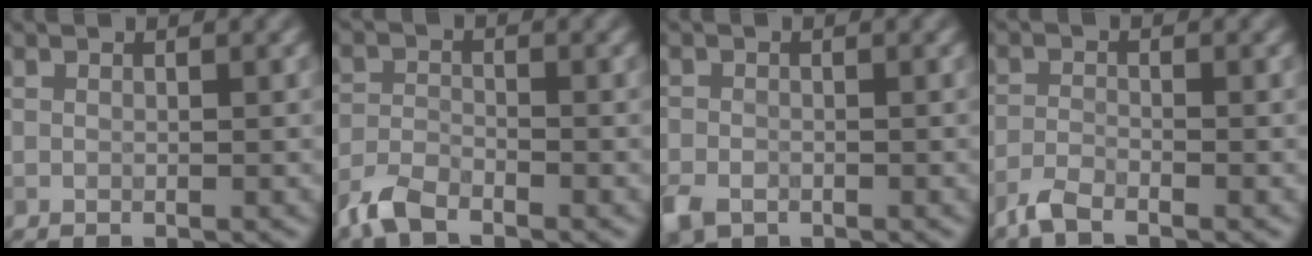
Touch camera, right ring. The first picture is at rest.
{"total": 3.1, "force": [-2.5, 1.0, 1.4], "torque": [-0.031, -0.002, -0.061]}
{"total": 2.7, "force": [-1.6, 1.8, 1.3], "torque": [-0.030, -0.007, -0.038]}
{"total": 2.2, "force": [-1.9, 0.4, 1.1], "torque": [-0.026, -0.004, -0.046]}